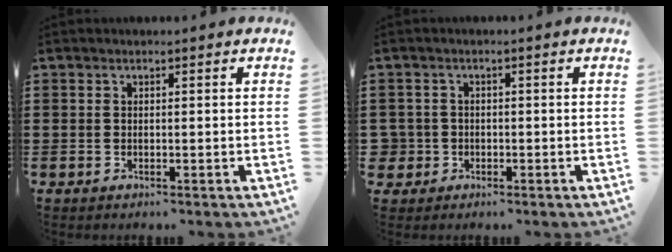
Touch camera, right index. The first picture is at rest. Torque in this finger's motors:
{"motor_torque": [-0.04, 0.04, 0.02, -0.01]}